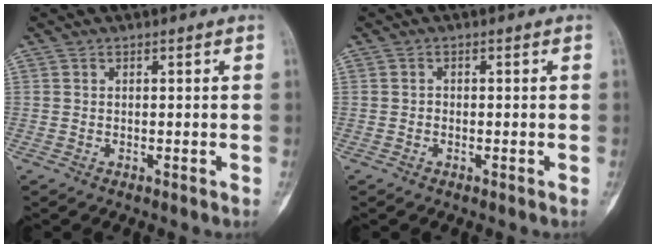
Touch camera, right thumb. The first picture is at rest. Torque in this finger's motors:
{"motor_torque": [-0.29, -0.30, 0.19, -0.05, -0.02]}